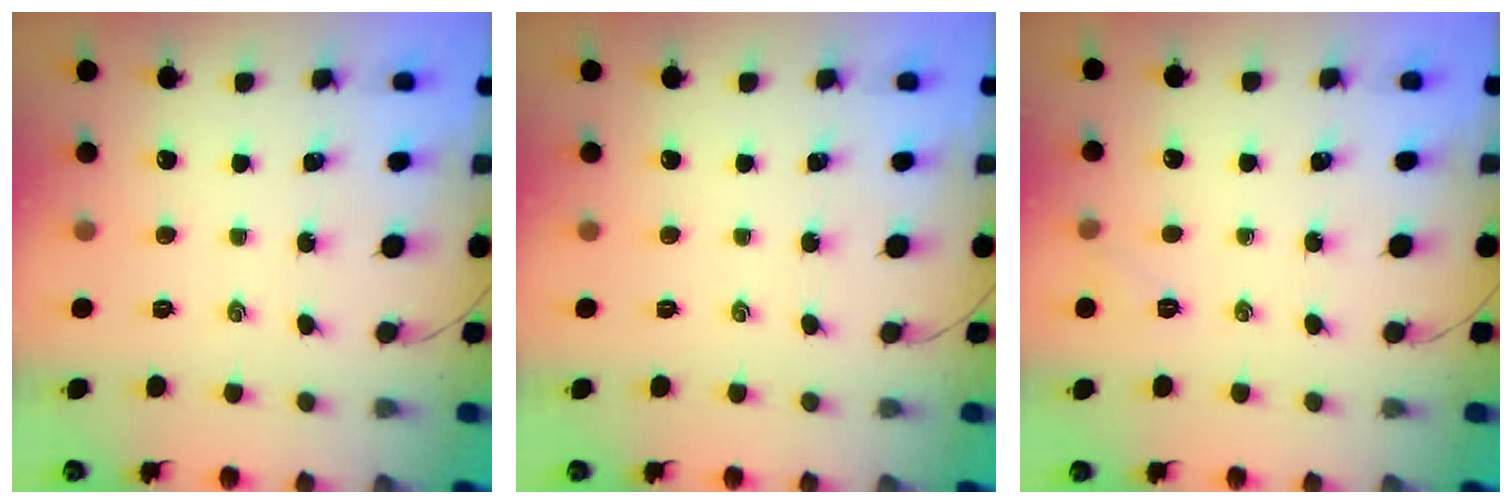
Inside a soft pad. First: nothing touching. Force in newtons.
{"total": 0.0}
{"total": 4.6, "press": 4.4, "slide": 1.3}